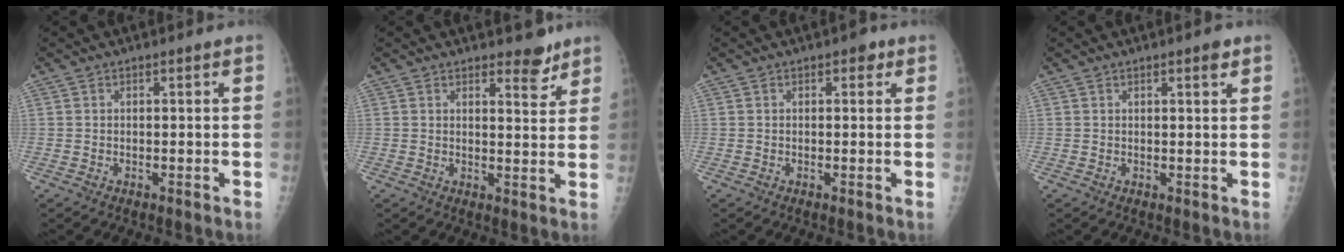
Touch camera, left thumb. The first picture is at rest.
{"total": 4.3, "force": [3.3, 1.7, 2.0], "torque": [-0.007, -0.025, 0.045]}
{"total": 1.6, "force": [0.7, 1.0, 1.1], "torque": [-0.001, 0.001, 0.004]}
{"total": 1.8, "force": [1.1, 0.4, 1.3], "torque": [-0.018, -0.005, 0.014]}